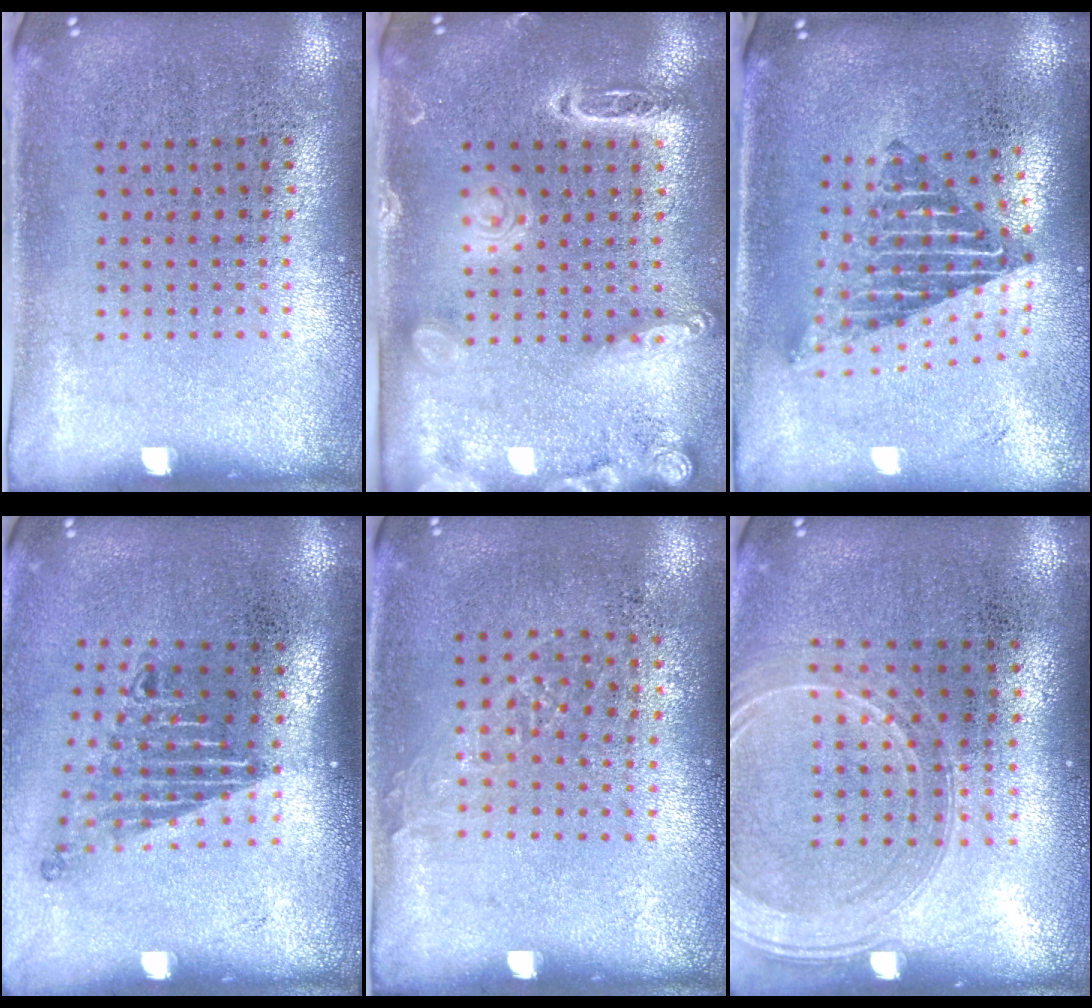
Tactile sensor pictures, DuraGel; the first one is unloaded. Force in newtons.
{"total": 2.1, "press": 1.9, "slide": 0.9}
{"total": 2.1, "press": 1.5, "slide": 1.5}
{"total": 1.7, "press": 1.2, "slide": 1.2}
{"total": 0.9, "press": 0.8, "slide": 0.4}
{"total": 1.6, "press": 1.6, "slide": 0.3}